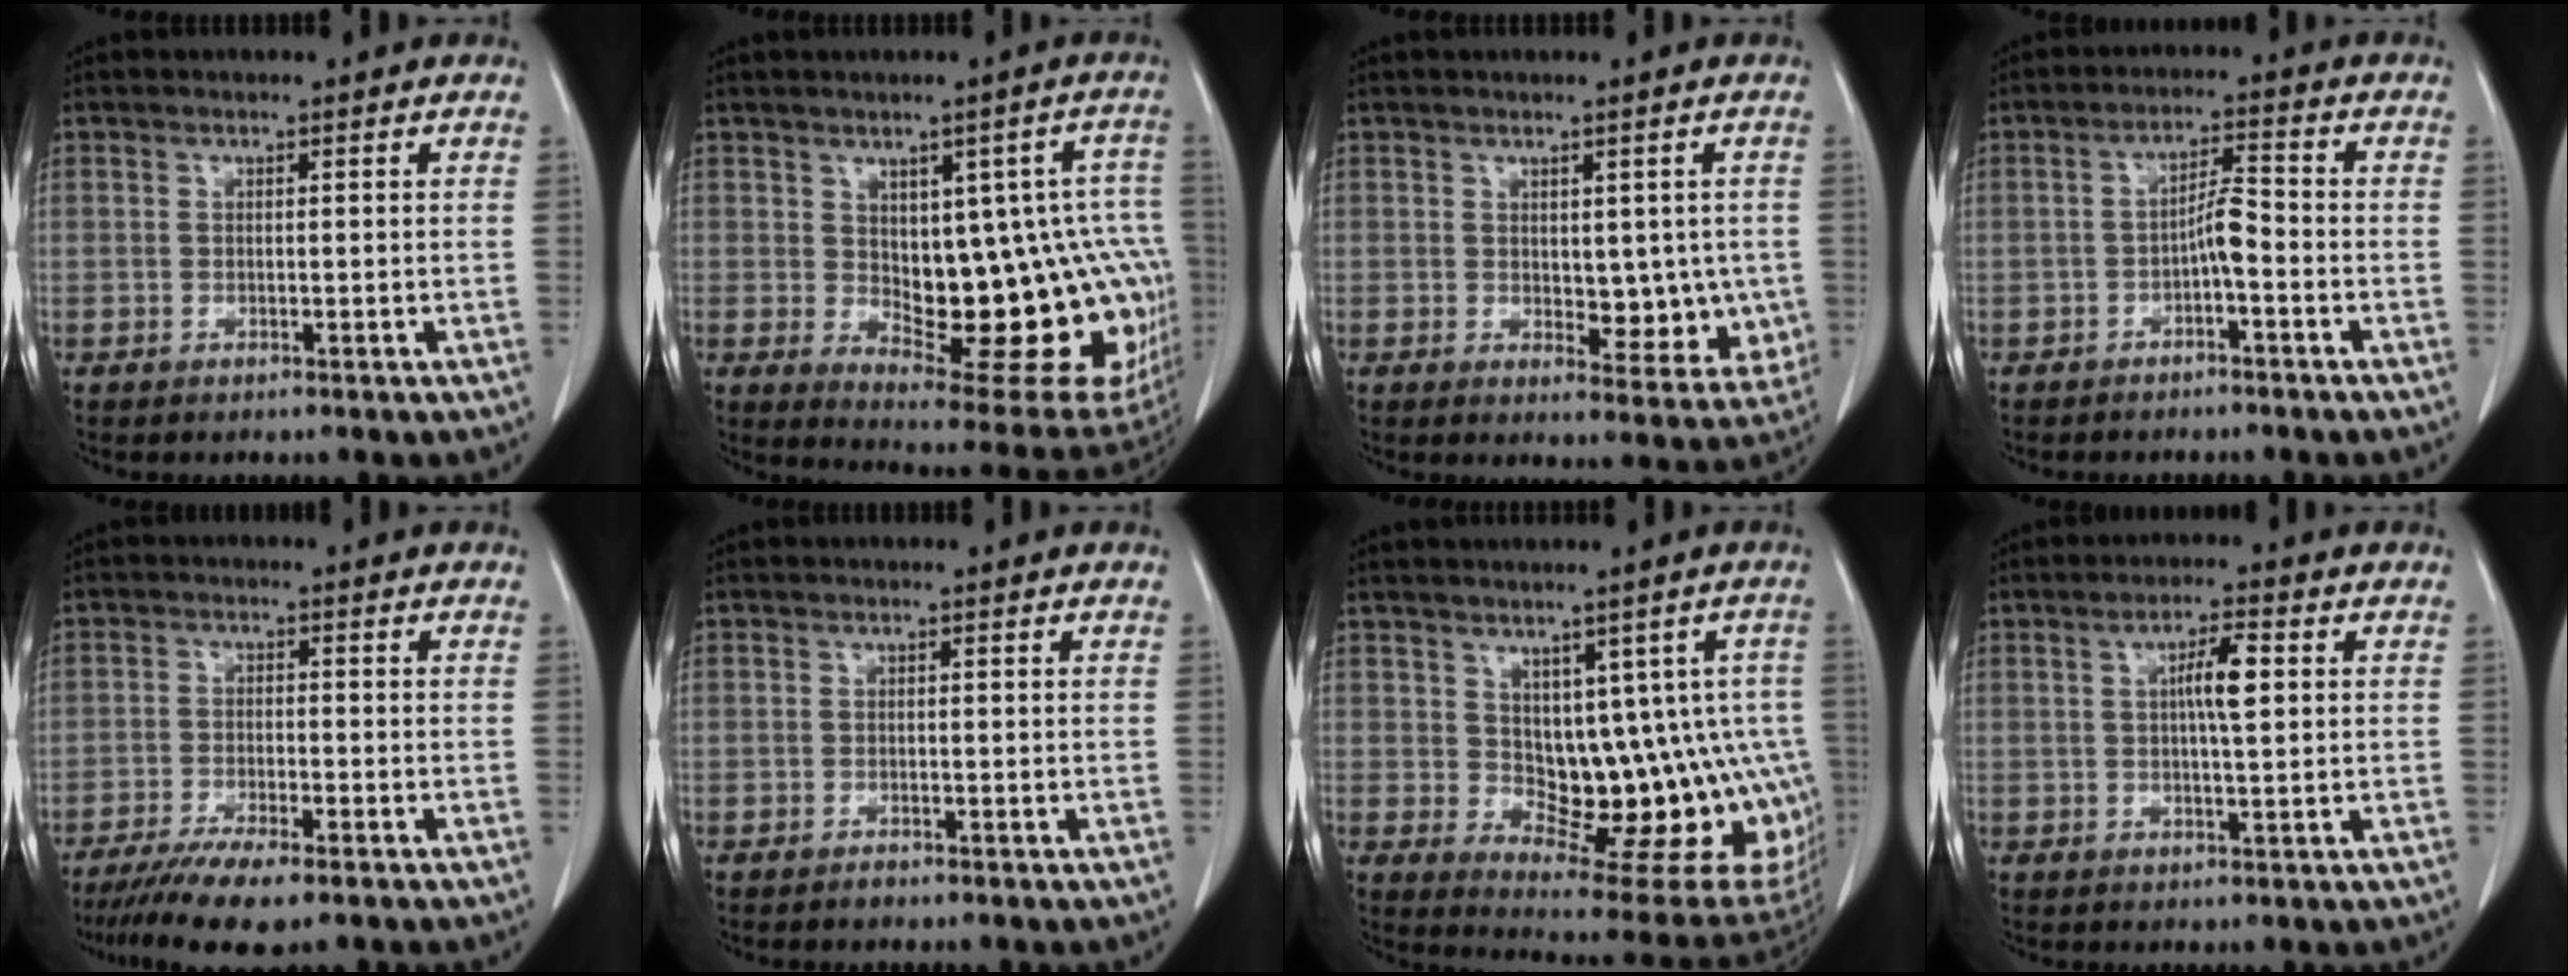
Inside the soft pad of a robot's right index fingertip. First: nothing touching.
{"total": 21.4, "force": [-1.5, 8.0, 19.8], "torque": [-0.162, 0.020, 0.013]}
{"total": 7.2, "force": [-0.1, 4.1, 6.0], "torque": [-0.049, -0.005, 0.010]}
{"total": 3.9, "force": [-1.5, 0.6, 3.5], "torque": [-0.062, 0.011, -0.026]}
{"total": 8.2, "force": [-6.2, 1.0, 5.3], "torque": [-0.089, -0.019, -0.103]}
{"total": 0.6, "force": [-0.6, 0.1, 0.2], "torque": [-0.009, -0.002, -0.006]}
{"total": 15.1, "force": [-0.1, 7.8, 12.9], "torque": [-0.119, 0.012, 0.021]}
{"total": 4.9, "force": [0.9, 0.6, 4.8], "torque": [-0.083, 0.005, 0.014]}